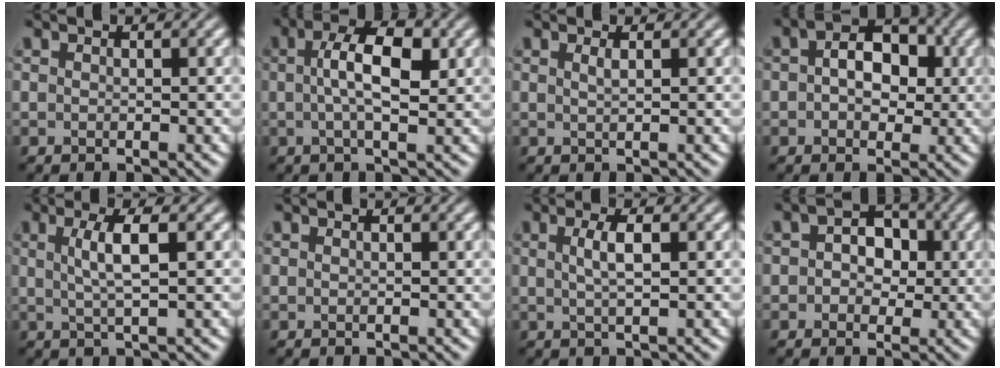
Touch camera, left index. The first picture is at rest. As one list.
[{"total": 5.3, "force": [0.8, 1.8, 4.9], "torque": [-0.086, 0.006, 0.010]}, {"total": 0.9, "force": [0.4, 0.3, 0.7], "torque": [-0.008, 0.002, 0.005]}, {"total": 5.4, "force": [0.8, 3.6, 4.0], "torque": [-0.058, 0.008, 0.000]}, {"total": 3.5, "force": [0.7, 0.8, 3.3], "torque": [-0.058, 0.002, 0.012]}, {"total": 0.0}, {"total": 2.3, "force": [0.5, 0.6, 2.2], "torque": [-0.039, 0.004, 0.009]}, {"total": 3.8, "force": [0.3, 2.9, 2.4], "torque": [-0.019, 0.005, -0.014]}]